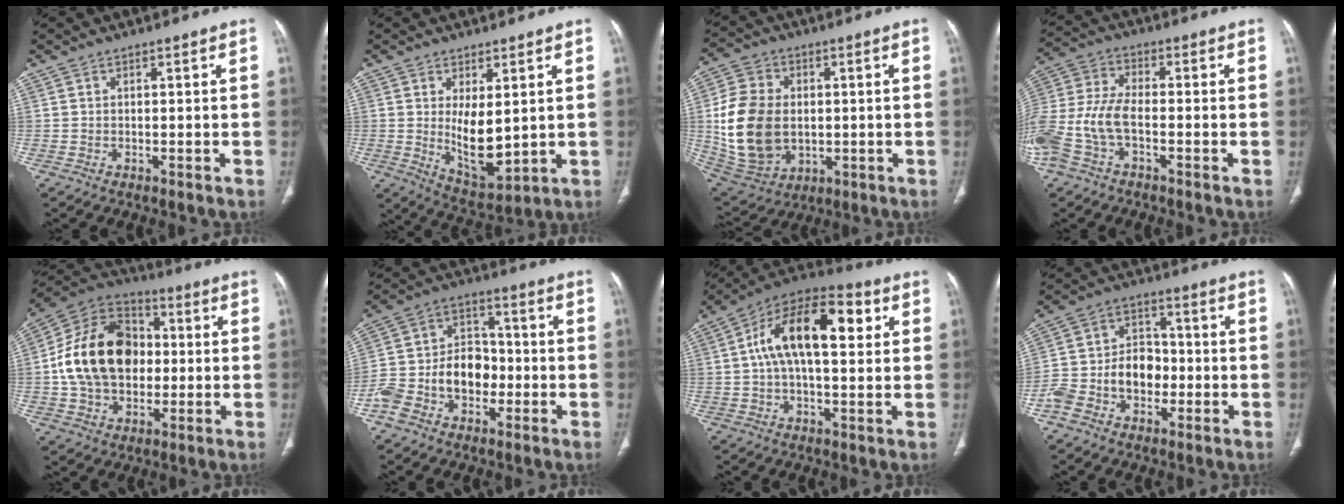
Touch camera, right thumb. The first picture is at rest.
{"total": 9.5, "force": [0.9, 4.4, 8.4], "torque": [-0.118, -0.031, 0.037]}
{"total": 18.1, "force": [0.1, 13.2, 12.4], "torque": [-0.229, -0.003, 0.021]}
{"total": 12.5, "force": [-4.1, 6.4, 9.9], "torque": [-0.232, 0.027, -0.081]}
{"total": 20.8, "force": [0.5, 15.0, 14.3], "torque": [-0.230, 0.026, 0.009]}
{"total": 13.8, "force": [-4.2, 9.8, 8.7], "torque": [-0.137, 0.051, -0.081]}
{"total": 17.9, "force": [4.0, 8.6, 15.1], "torque": [-0.237, 0.032, 0.056]}
{"total": 11.7, "force": [-3.4, 8.4, 7.4], "torque": [-0.117, 0.044, -0.068]}